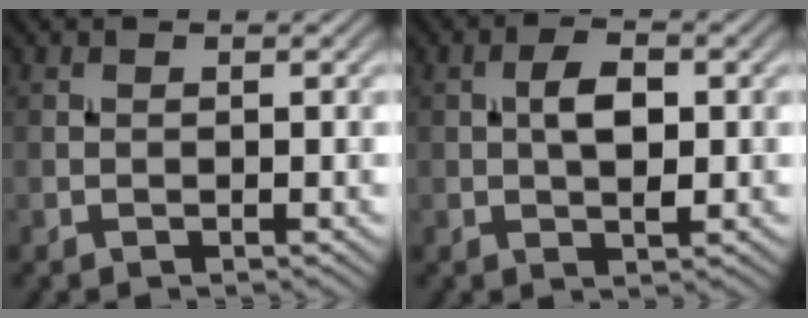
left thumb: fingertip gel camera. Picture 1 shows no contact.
{"total": 4.1, "force": [0.3, 1.9, 3.6], "torque": [-0.071, 0.003, 0.003]}